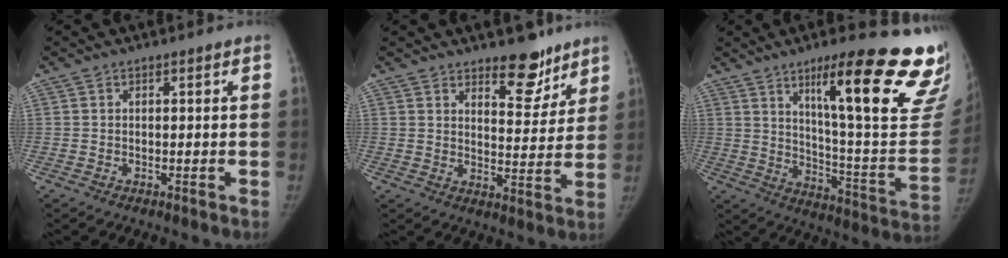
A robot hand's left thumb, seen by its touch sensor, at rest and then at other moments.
{"total": 9.3, "force": [6.9, 4.1, 4.7], "torque": [-0.029, -0.049, 0.102]}
{"total": 29.3, "force": [18.4, 4.9, 22.3], "torque": [-0.235, -0.095, 0.263]}